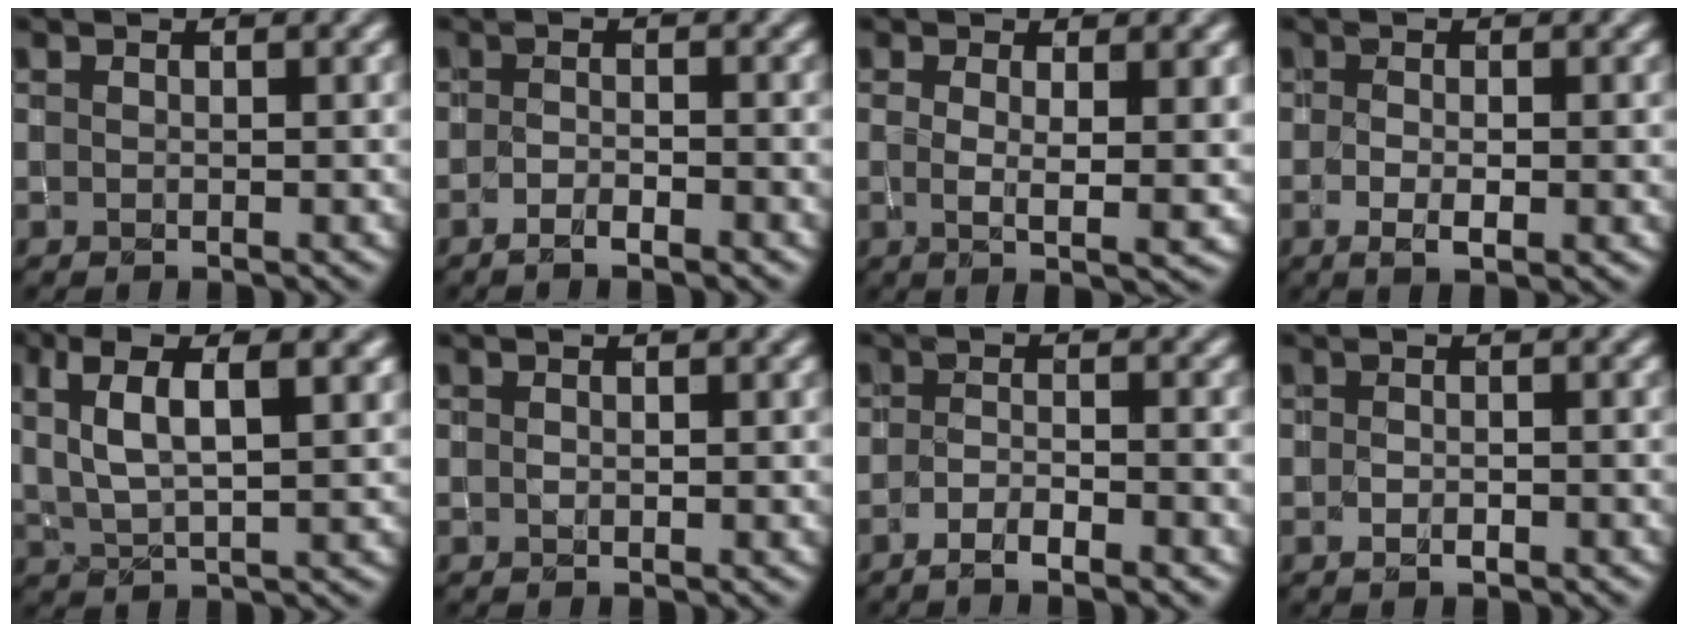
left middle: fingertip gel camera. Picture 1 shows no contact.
{"total": 2.1, "force": [-1.4, 0.4, 1.5], "torque": [-0.027, 0.002, -0.028]}
{"total": 4.0, "force": [0.5, 1.0, 3.9], "torque": [-0.057, -0.006, 0.009]}
{"total": 2.5, "force": [-0.5, 0.8, 2.3], "torque": [-0.043, -0.009, -0.007]}
{"total": 6.4, "force": [2.7, 2.1, 5.4], "torque": [-0.099, 0.012, 0.052]}
{"total": 0.0}
{"total": 3.1, "force": [-2.1, 0.6, 2.3], "torque": [-0.041, 0.004, -0.039]}
{"total": 0.8, "force": [-0.5, 0.3, 0.5], "torque": [-0.010, 0.000, -0.008]}